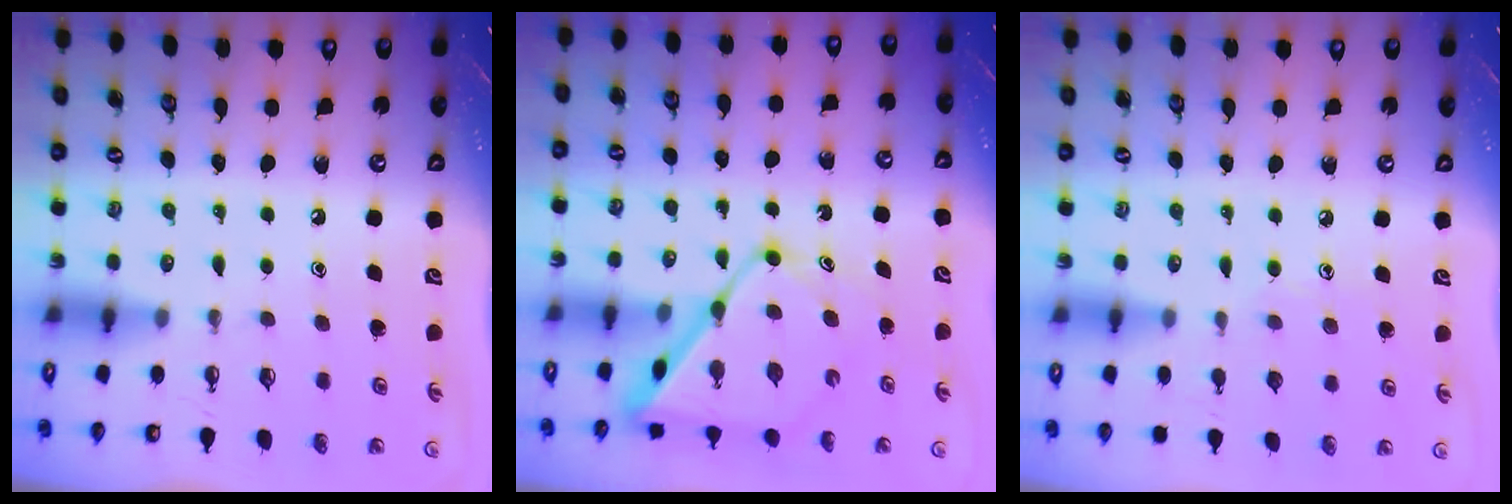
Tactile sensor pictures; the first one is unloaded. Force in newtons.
{"total": 13.5, "press": 13.4, "slide": 1.1}
{"total": 5.0, "press": 4.9, "slide": 0.5}